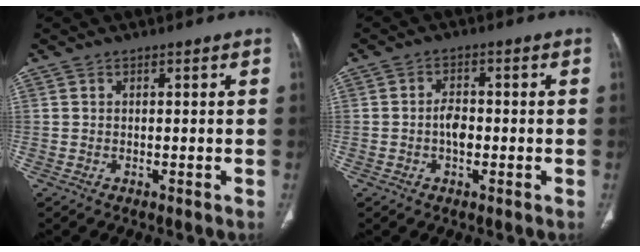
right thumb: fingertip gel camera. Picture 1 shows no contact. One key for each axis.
{"total": 3.4, "fx": -0.7, "fy": 2.1, "fz": 2.6, "tx": -0.039, "ty": 0.009, "tz": -0.016}